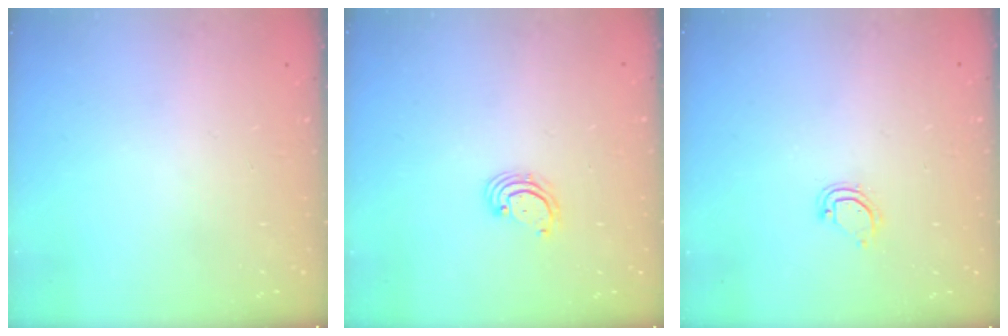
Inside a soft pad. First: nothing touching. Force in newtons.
{"total": 2.7, "press": 2.7, "slide": 0.7}
{"total": 4.7, "press": 4.7, "slide": 0.2}